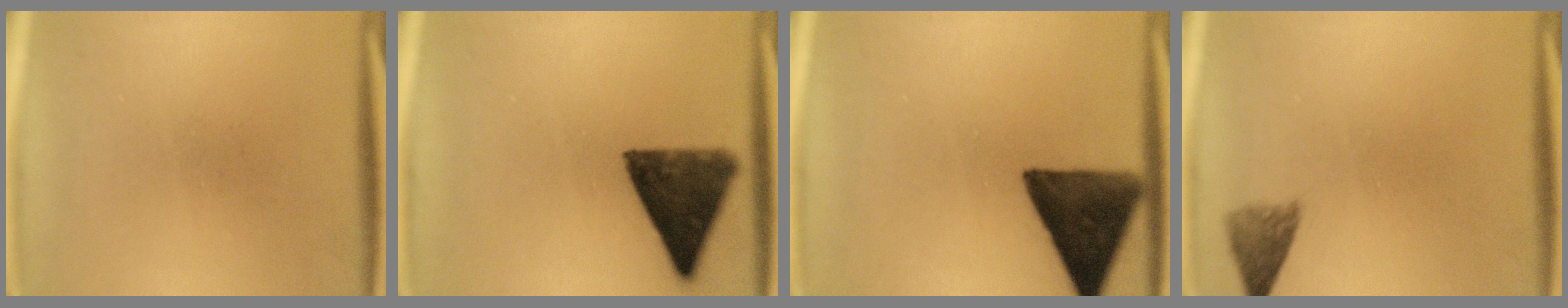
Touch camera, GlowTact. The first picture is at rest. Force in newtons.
{"total": 11.7}
{"total": 13.1}
{"total": 2.8}